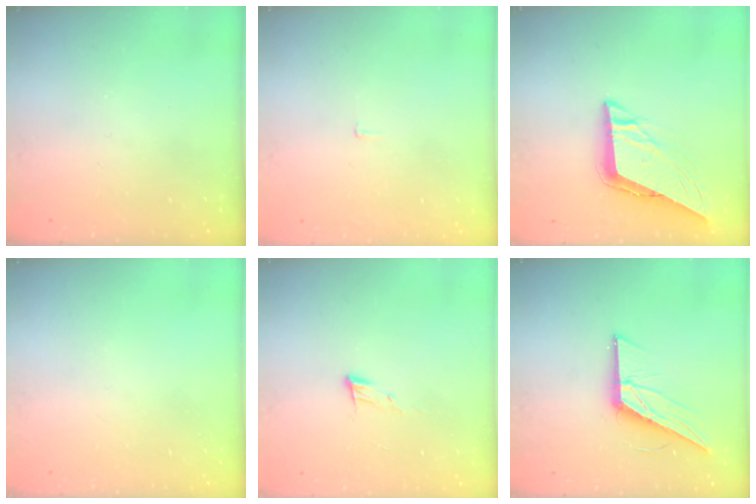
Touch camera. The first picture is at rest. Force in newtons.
{"total": 2.2, "press": 2.2, "slide": 0.1}
{"total": 8.8, "press": 8.8, "slide": 0.9}
{"total": 0.0}
{"total": 5.4, "press": 5.4, "slide": 0.5}
{"total": 12.7, "press": 12.7, "slide": 0.6}